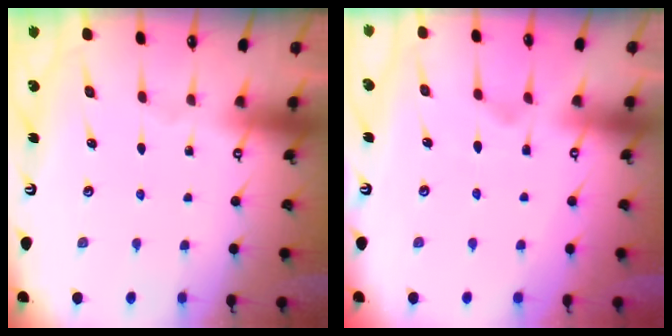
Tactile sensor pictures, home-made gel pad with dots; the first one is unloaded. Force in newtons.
{"total": 3.4, "press": 3.1, "slide": 1.2}